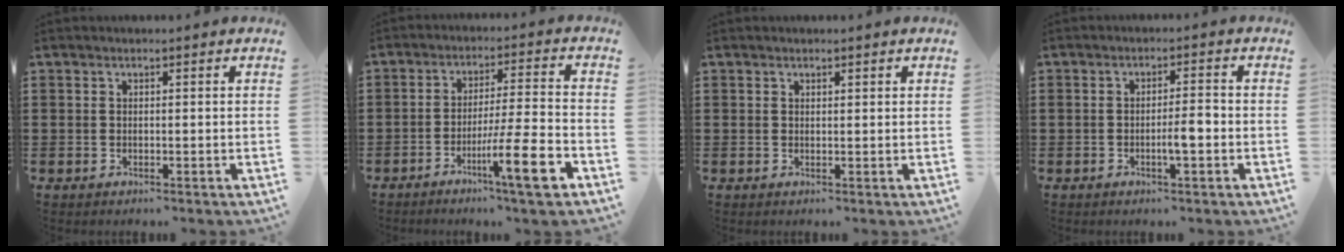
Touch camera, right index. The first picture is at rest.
{"total": 11.1, "force": [-5.5, 0.6, 9.6], "torque": [-0.162, 0.002, -0.097]}
{"total": 0.5, "force": [0.4, 0.3, 0.2], "torque": [-0.006, 0.003, 0.007]}
{"total": 3.5, "force": [-1.0, 0.5, 3.3], "torque": [-0.057, 0.003, -0.019]}